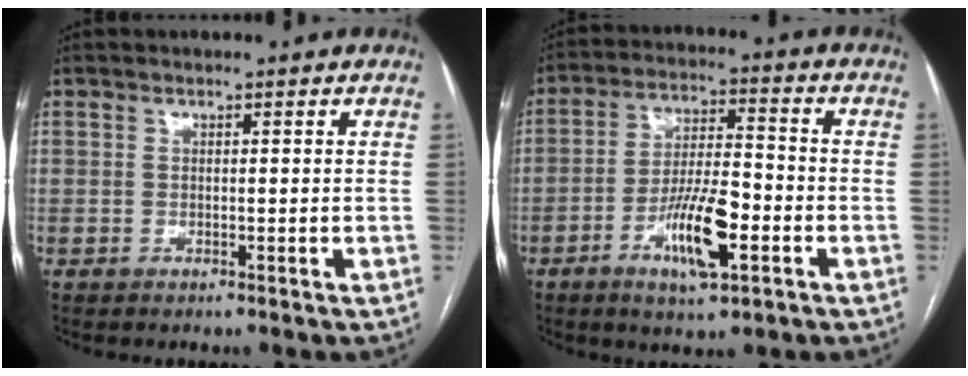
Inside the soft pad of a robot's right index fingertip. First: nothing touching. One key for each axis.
{"total": 10.8, "fx": -4.2, "fy": 2.6, "fz": 9.6, "tx": -0.181, "ty": -0.001, "tz": -0.073}